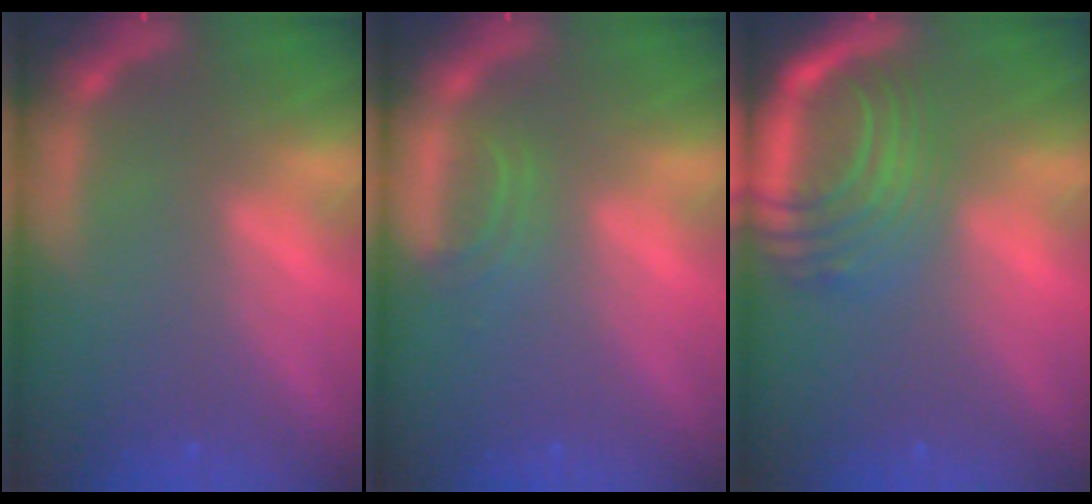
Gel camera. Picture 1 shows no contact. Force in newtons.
{"total": 1.9}
{"total": 9.0}